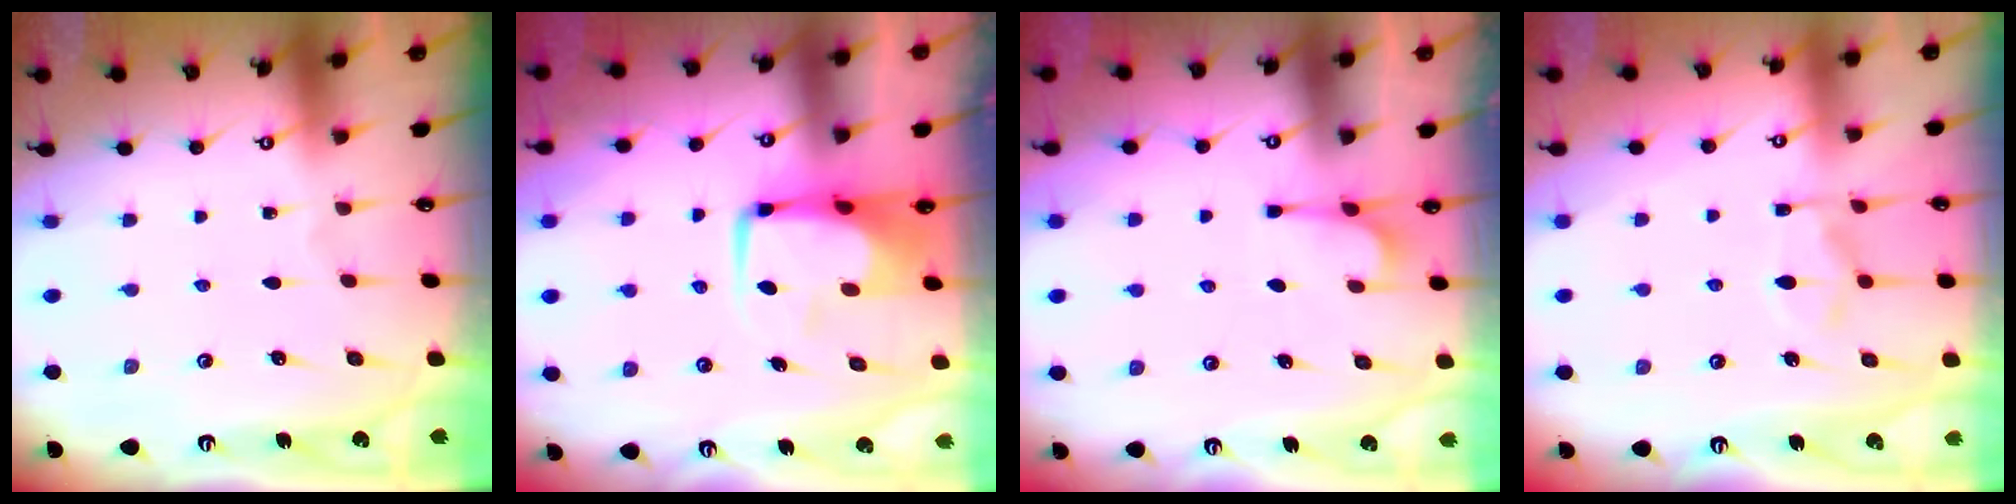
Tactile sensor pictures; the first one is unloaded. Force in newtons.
{"total": 0.6, "press": 0.2, "slide": 0.5}
{"total": 1.1, "press": 0.2, "slide": 1.1}
{"total": 9.5, "press": 9.4, "slide": 1.2}